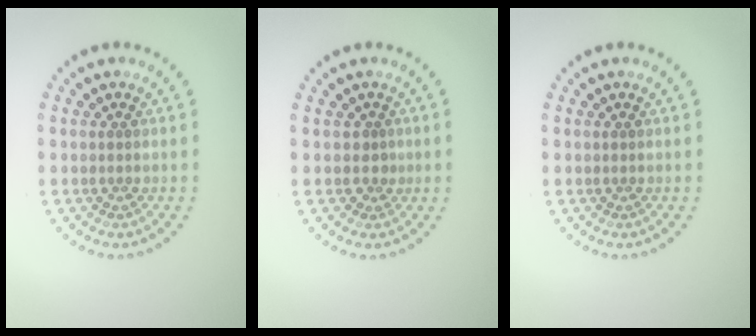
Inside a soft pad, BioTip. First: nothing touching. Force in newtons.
{"total": 0.9, "press": 0.6, "slide": 0.7}
{"total": 0.0}